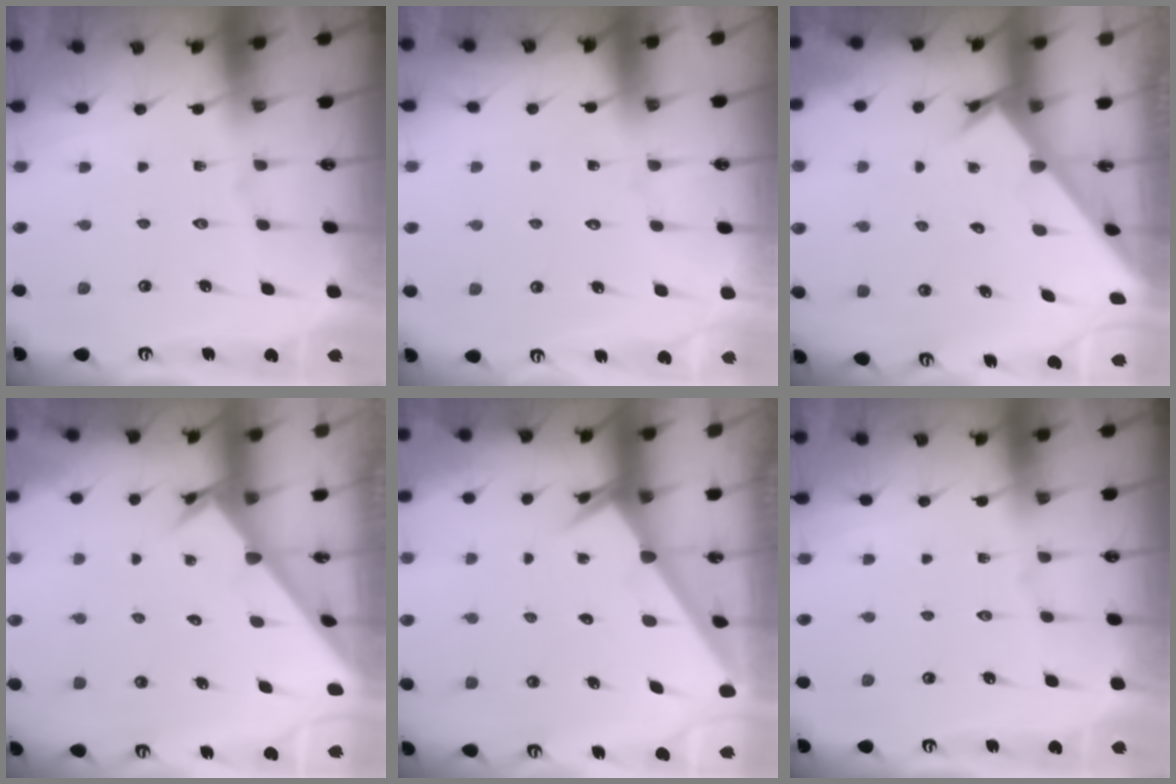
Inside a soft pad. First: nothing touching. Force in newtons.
{"total": 5.4, "press": 5.4, "slide": 0.5}
{"total": 2.3, "press": 2.3, "slide": 0.2}
{"total": 2.8, "press": 2.7, "slide": 0.3}
{"total": 2.4, "press": 2.4, "slide": 0.1}
{"total": 0.0}